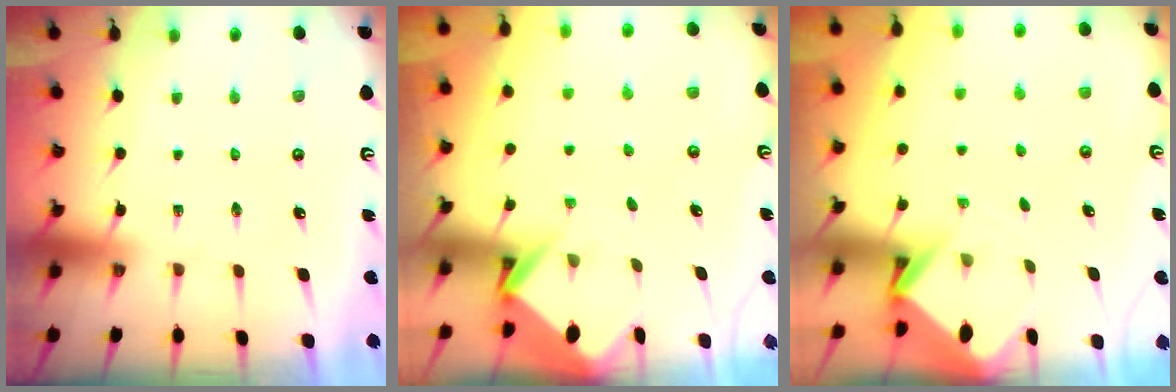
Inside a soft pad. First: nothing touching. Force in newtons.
{"total": 3.8, "press": 3.8, "slide": 0.2}
{"total": 2.9, "press": 2.9, "slide": 0.2}